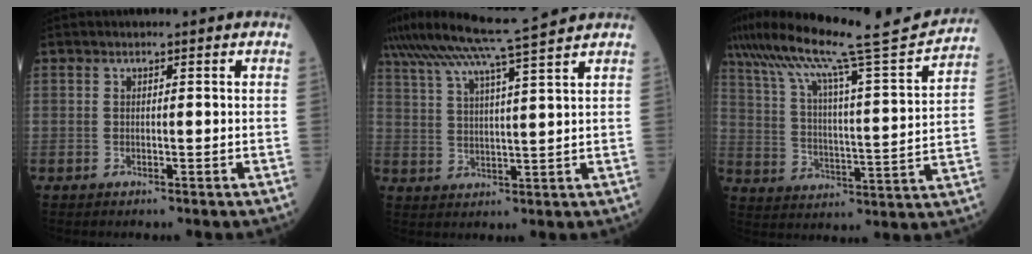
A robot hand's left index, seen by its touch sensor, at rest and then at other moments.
{"total": 13.6, "force": [11.5, -1.9, 7.0], "torque": [-0.130, 0.004, 0.174]}
{"total": 22.9, "force": [19.6, -0.6, 11.8], "torque": [-0.211, -0.011, 0.288]}